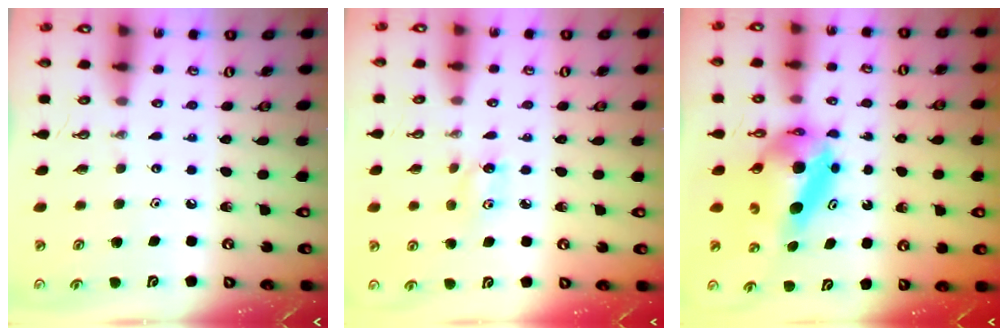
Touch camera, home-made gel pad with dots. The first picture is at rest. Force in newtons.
{"total": 4.9, "press": 4.9, "slide": 0.6}
{"total": 6.5, "press": 6.5, "slide": 0.5}